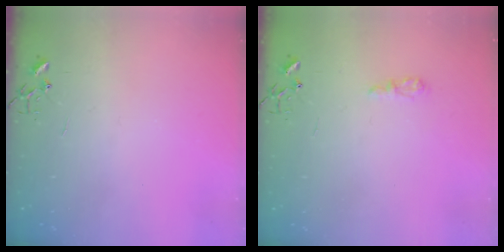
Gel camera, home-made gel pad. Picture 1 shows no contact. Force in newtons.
{"total": 6.3, "press": 6.2, "slide": 0.8}